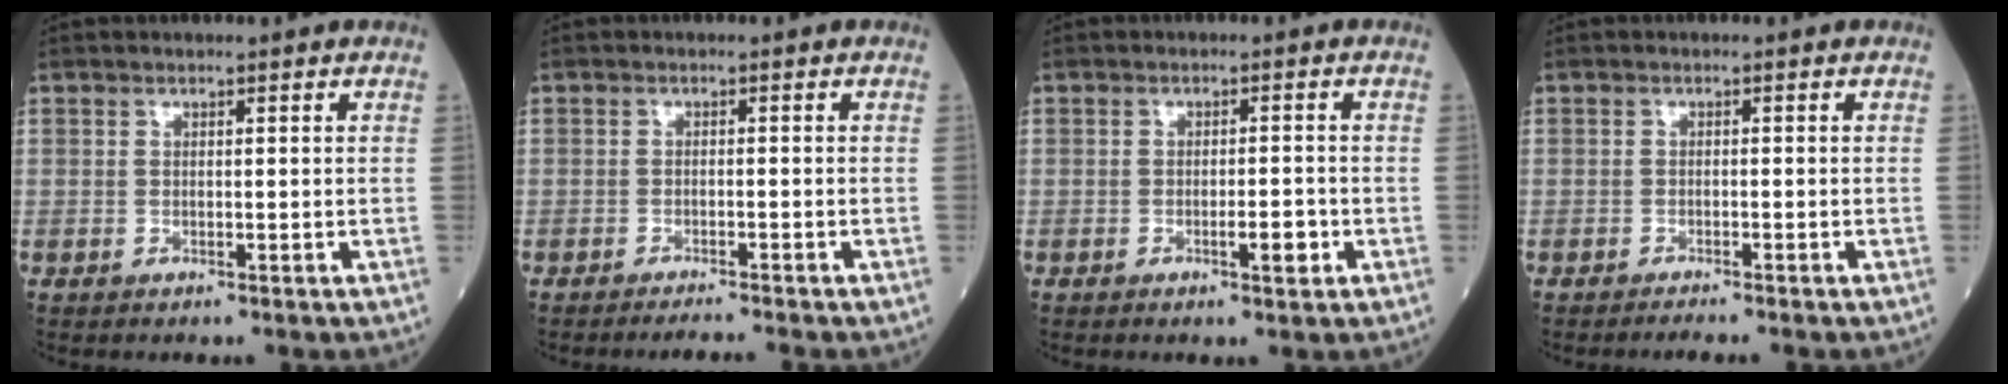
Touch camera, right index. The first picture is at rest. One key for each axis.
{"total": 3.2, "fx": -3.0, "fy": -0.5, "fz": 1.1, "tx": -0.014, "ty": -0.009, "tz": -0.045}
{"total": 3.1, "fx": -1.1, "fy": 0.6, "fz": 2.8, "tx": -0.044, "ty": 0.000, "tz": -0.014}
{"total": 2.4, "fx": -2.2, "fy": -0.2, "fz": 1.1, "tx": -0.014, "ty": -0.002, "tz": -0.031}